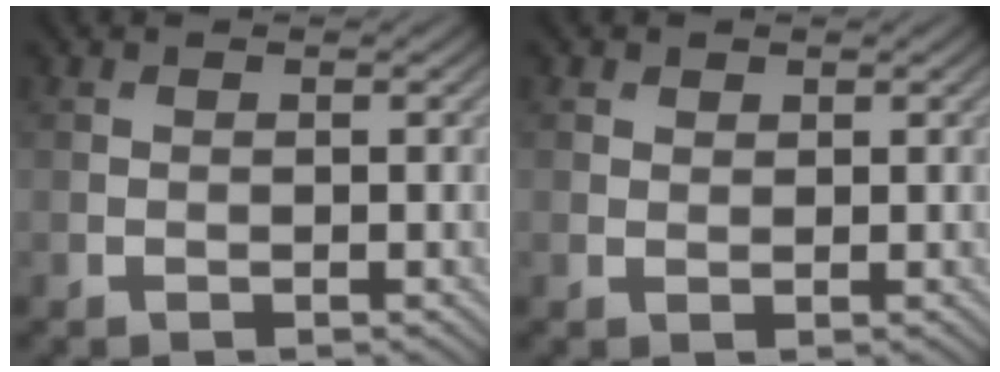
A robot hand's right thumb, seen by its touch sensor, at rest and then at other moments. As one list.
[{"total": 1.1, "force": [0.7, 0.7, 0.2], "torque": [-0.002, 0.001, 0.013]}]